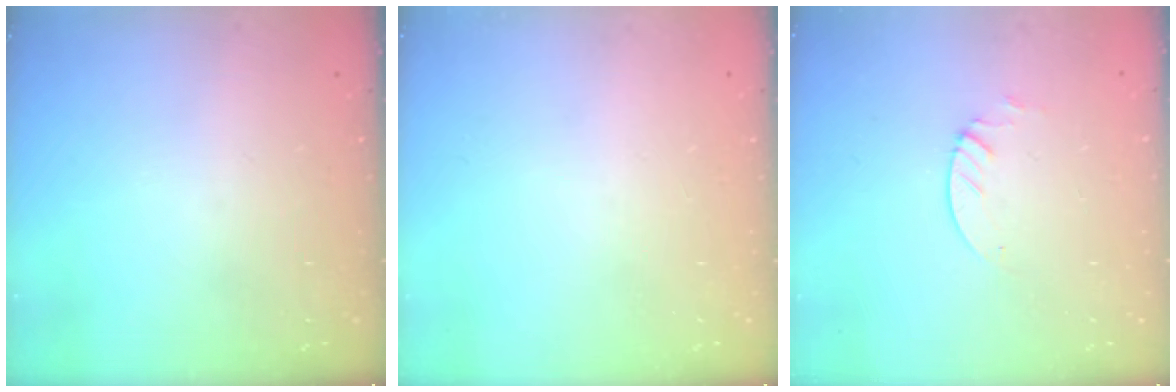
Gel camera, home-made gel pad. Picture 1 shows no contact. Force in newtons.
{"total": 0.0}
{"total": 2.1, "press": 2.1, "slide": 0.2}